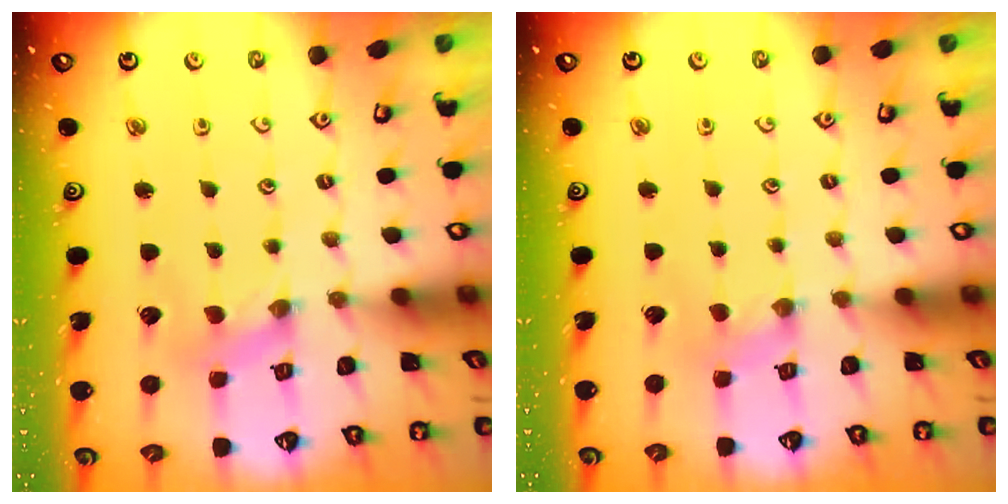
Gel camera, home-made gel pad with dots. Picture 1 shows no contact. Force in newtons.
{"total": 1.5, "press": 1.5, "slide": 0.3}